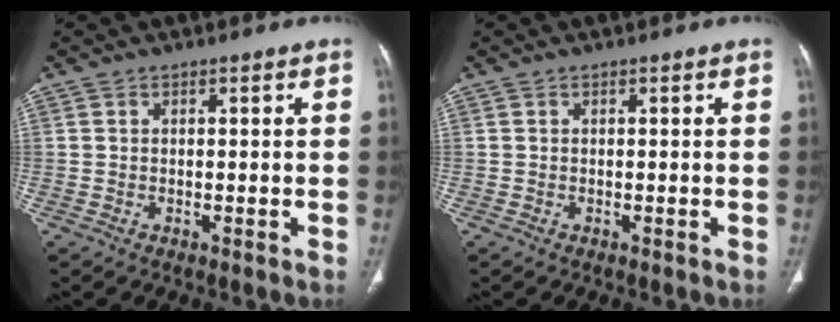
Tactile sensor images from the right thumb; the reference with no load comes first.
{"total": 0.0}